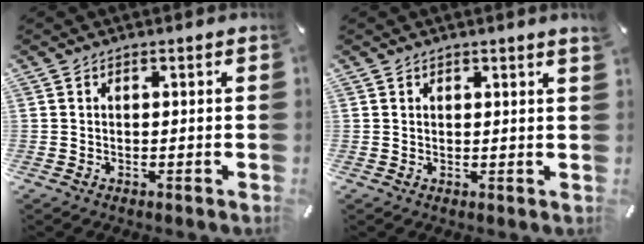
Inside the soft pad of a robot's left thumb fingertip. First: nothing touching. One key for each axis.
{"total": 1.1, "fx": 1.0, "fy": -0.1, "fz": 0.4, "tx": -0.007, "ty": -0.003, "tz": 0.018}